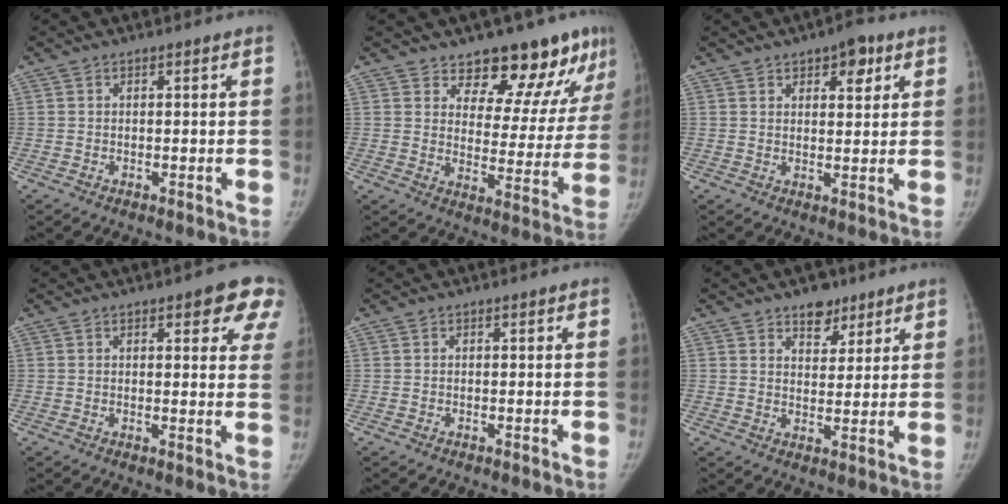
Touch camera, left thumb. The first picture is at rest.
{"total": 16.4, "force": [12.5, 7.0, 7.9], "torque": [-0.045, -0.087, 0.160]}
{"total": 5.8, "force": [3.1, 2.9, 4.0], "torque": [-0.030, -0.012, 0.040]}
{"total": 9.3, "force": [5.3, 3.3, 6.8], "torque": [-0.038, -0.017, 0.053]}
{"total": 0.0}
{"total": 6.1, "force": [4.2, 3.6, 2.5], "torque": [-0.006, -0.025, 0.067]}